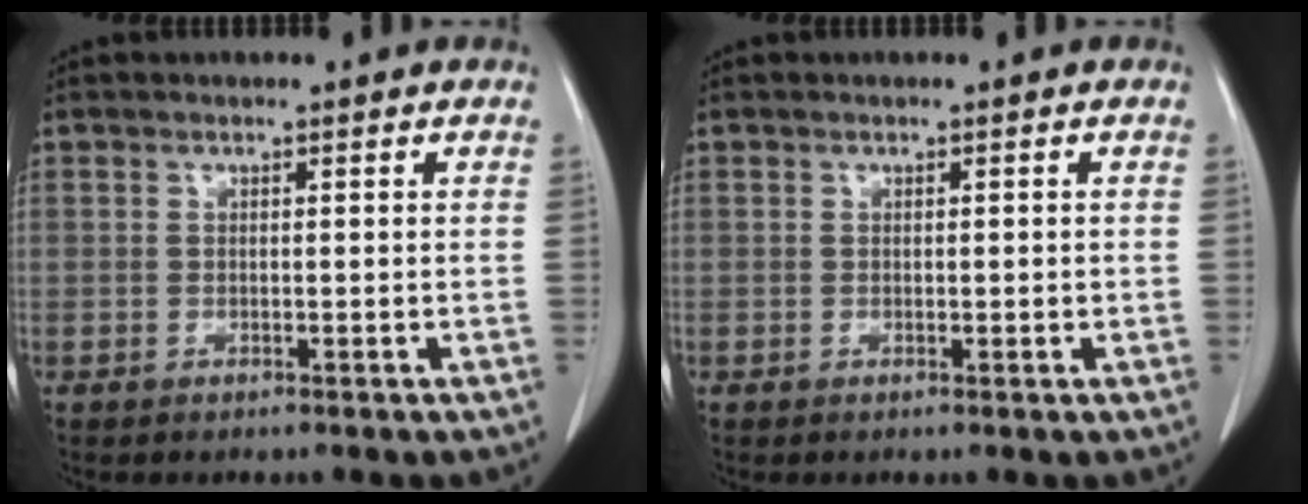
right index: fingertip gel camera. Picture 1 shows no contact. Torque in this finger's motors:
{"motor_torque": [-0.07, 0.07, -0.02, 0.01]}